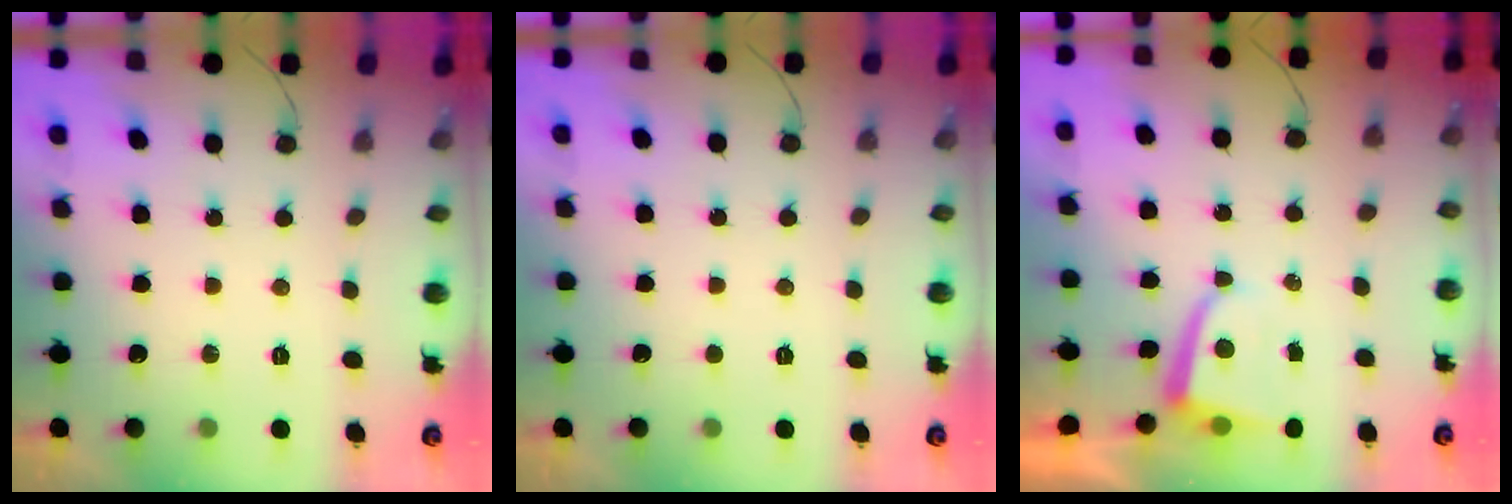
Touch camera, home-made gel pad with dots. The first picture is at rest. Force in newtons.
{"total": 1.6, "press": 1.5, "slide": 0.2}
{"total": 2.6, "press": 2.6, "slide": 0.4}